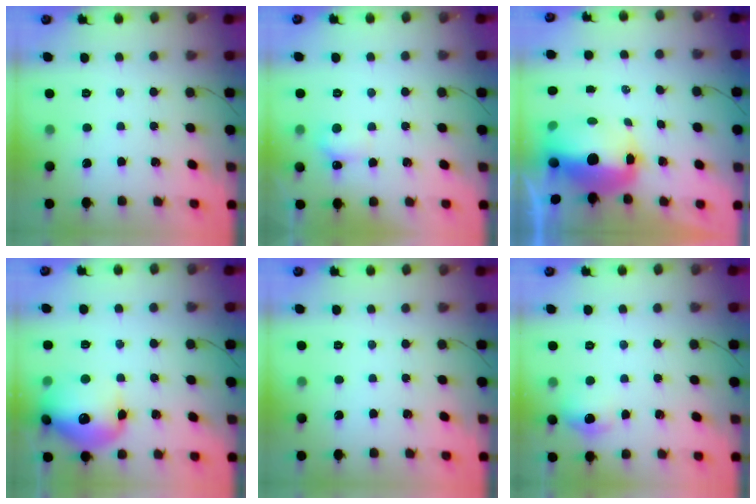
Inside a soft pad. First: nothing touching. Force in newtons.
{"total": 5.1, "press": 4.9, "slide": 1.3}
{"total": 11.4, "press": 11.1, "slide": 2.3}
{"total": 17.4, "press": 17.3, "slide": 2.0}
{"total": 0.0}
{"total": 7.9, "press": 7.6, "slide": 2.1}